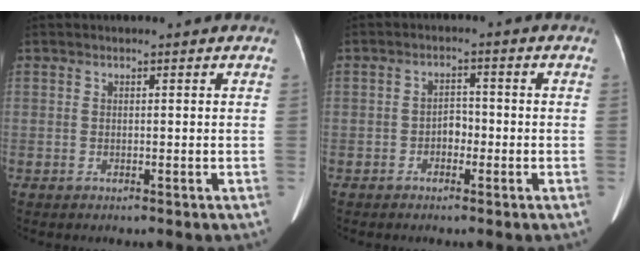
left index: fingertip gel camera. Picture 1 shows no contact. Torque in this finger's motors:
{"motor_torque": [0.16, 0.10, 0.04, 0.03]}